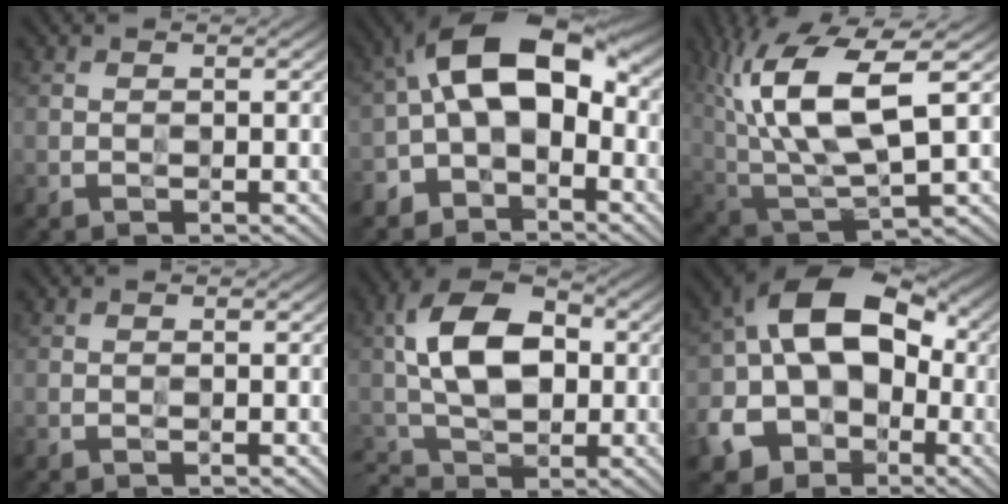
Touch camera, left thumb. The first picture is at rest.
{"total": 12.5, "force": [-1.5, 7.4, 9.9], "torque": [-0.165, 0.029, -0.048]}
{"total": 14.2, "force": [4.0, 5.5, 12.5], "torque": [-0.277, 0.008, 0.082]}
{"total": 0.0}
{"total": 10.3, "force": [0.0, 6.6, 7.9], "torque": [-0.168, 0.013, -0.008]}
{"total": 15.5, "force": [-2.6, 11.4, 10.1], "torque": [-0.201, -0.006, -0.051]}